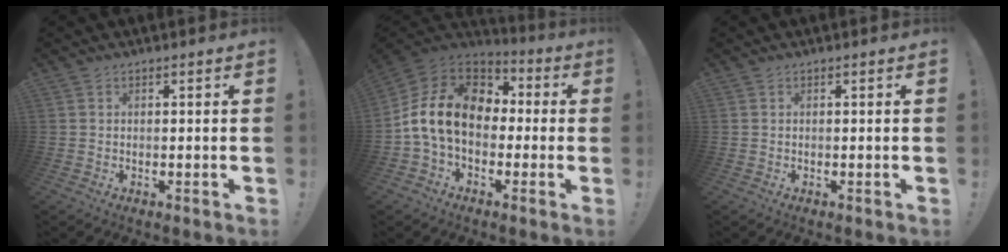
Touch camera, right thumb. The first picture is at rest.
{"total": 17.6, "force": [0.9, 12.2, 12.6], "torque": [-0.223, 0.024, 0.025]}
{"total": 0.0}